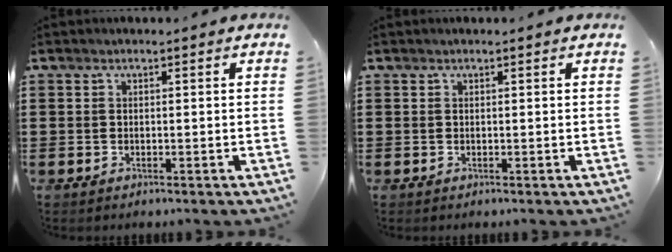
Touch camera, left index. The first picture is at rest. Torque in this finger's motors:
{"motor_torque": [-0.35, 0.09, -0.21, -0.07]}